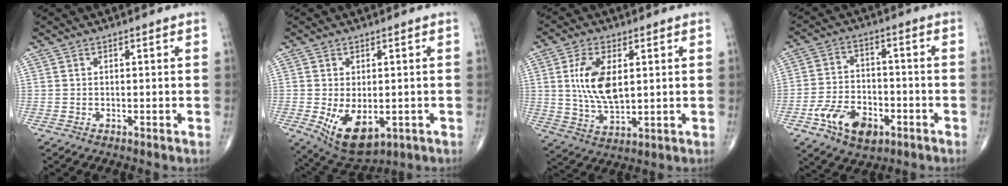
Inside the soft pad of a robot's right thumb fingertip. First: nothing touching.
{"total": 9.8, "force": [-2.3, 5.5, 7.7], "torque": [-0.120, -0.015, -0.018]}
{"total": 10.9, "force": [2.1, 5.5, 9.1], "torque": [-0.174, -0.014, 0.046]}
{"total": 11.1, "force": [-5.2, 6.8, 7.1], "torque": [-0.110, 0.024, -0.089]}